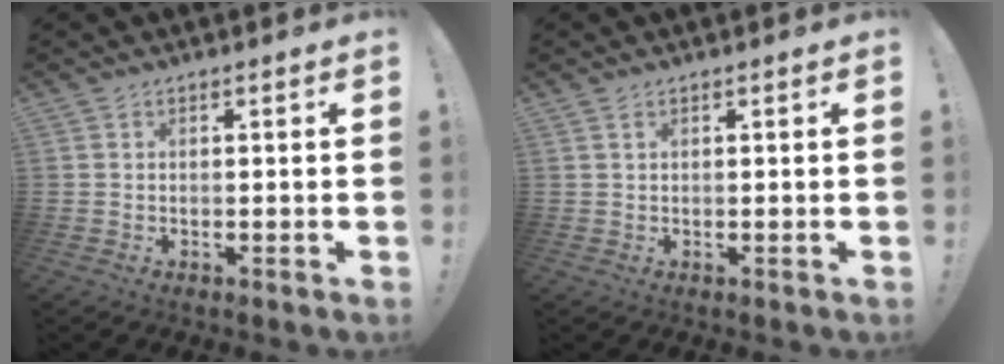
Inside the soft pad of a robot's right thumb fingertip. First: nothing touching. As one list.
[{"total": 0.7, "force": [0.4, 0.2, 0.6], "torque": [-0.019, 0.003, 0.009]}]